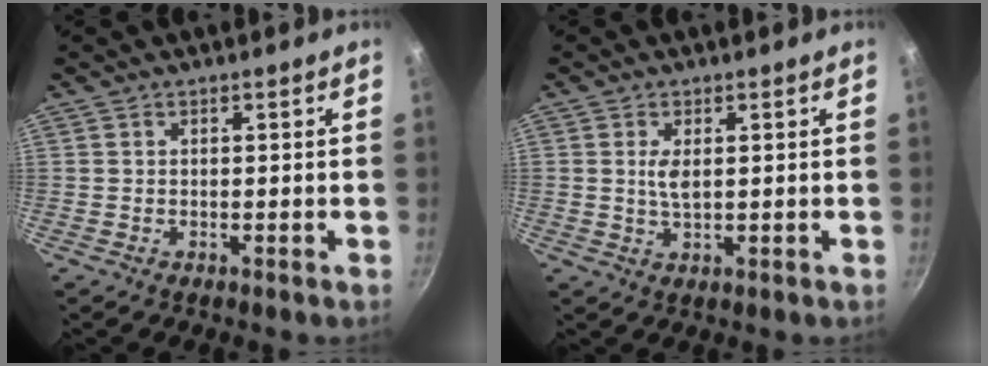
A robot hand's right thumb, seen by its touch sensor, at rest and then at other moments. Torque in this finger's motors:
{"motor_torque": [0.07, 0.06, 0.65, -0.30, 0.02]}